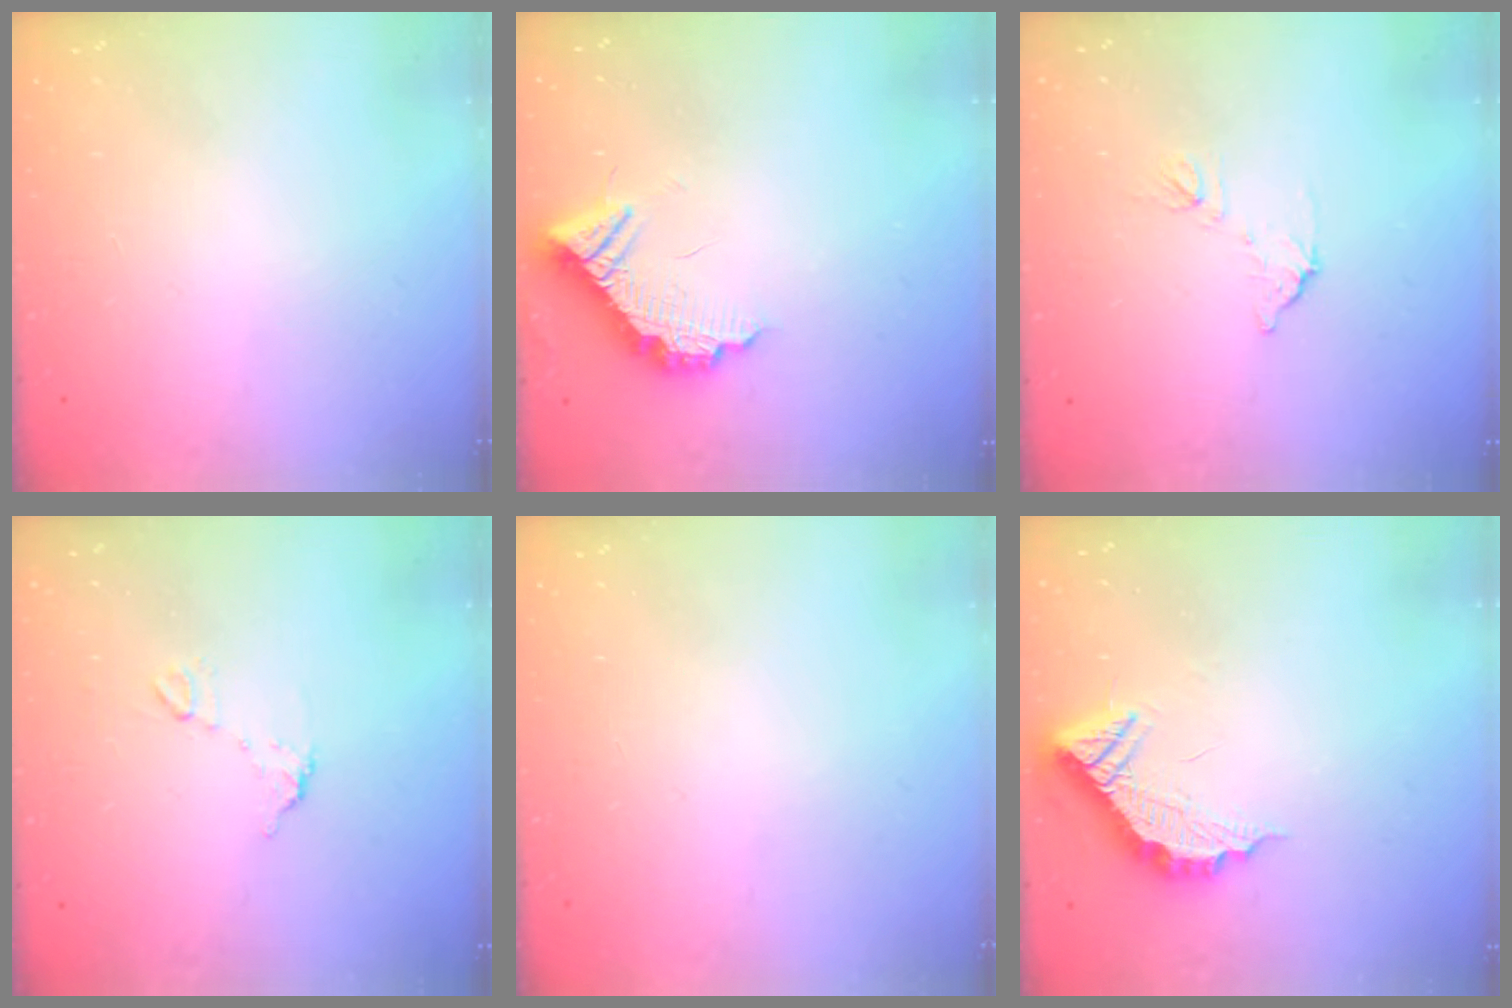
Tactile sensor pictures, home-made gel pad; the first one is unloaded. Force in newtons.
{"total": 12.0, "press": 12.0, "slide": 0.7}
{"total": 6.4, "press": 6.4, "slide": 0.3}
{"total": 6.7, "press": 6.7, "slide": 0.2}
{"total": 0.0}
{"total": 12.2, "press": 12.1, "slide": 0.9}